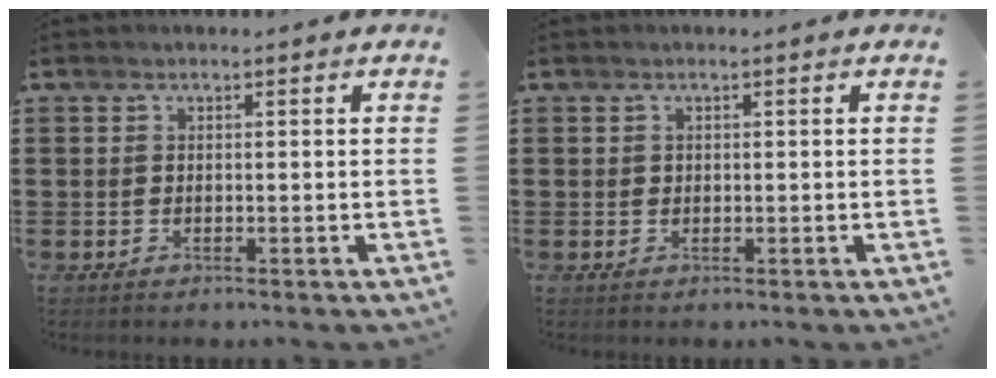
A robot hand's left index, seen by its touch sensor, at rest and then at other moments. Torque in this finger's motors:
{"motor_torque": [0.15, -0.07, -0.04, 0.01]}